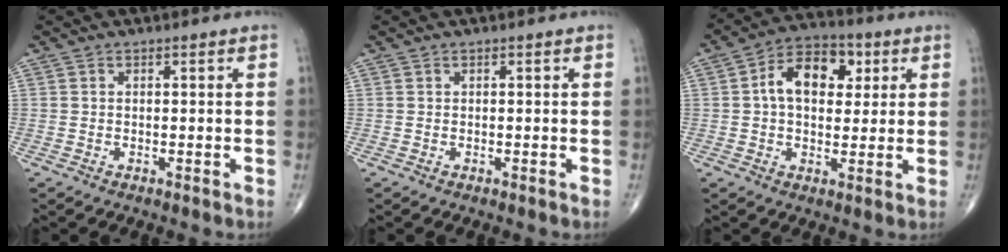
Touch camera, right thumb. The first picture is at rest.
{"total": 0.0}
{"total": 11.7, "force": [2.7, 7.7, 8.5], "torque": [-0.110, 0.012, 0.035]}